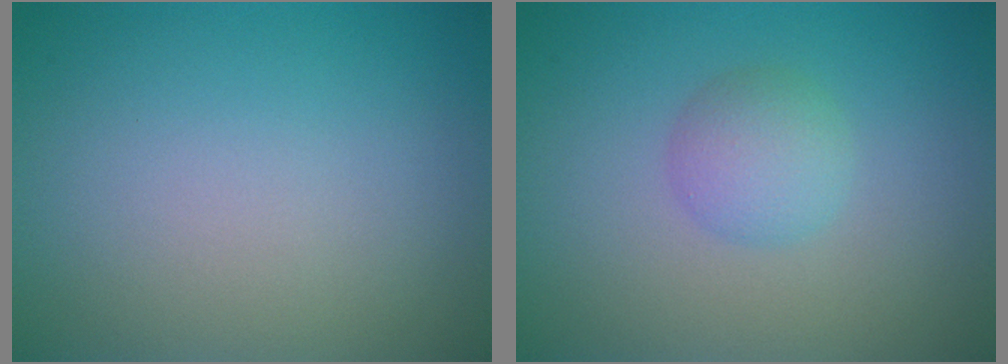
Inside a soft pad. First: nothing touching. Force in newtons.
{"total": 2.3, "press": 2.3, "slide": 0.1}